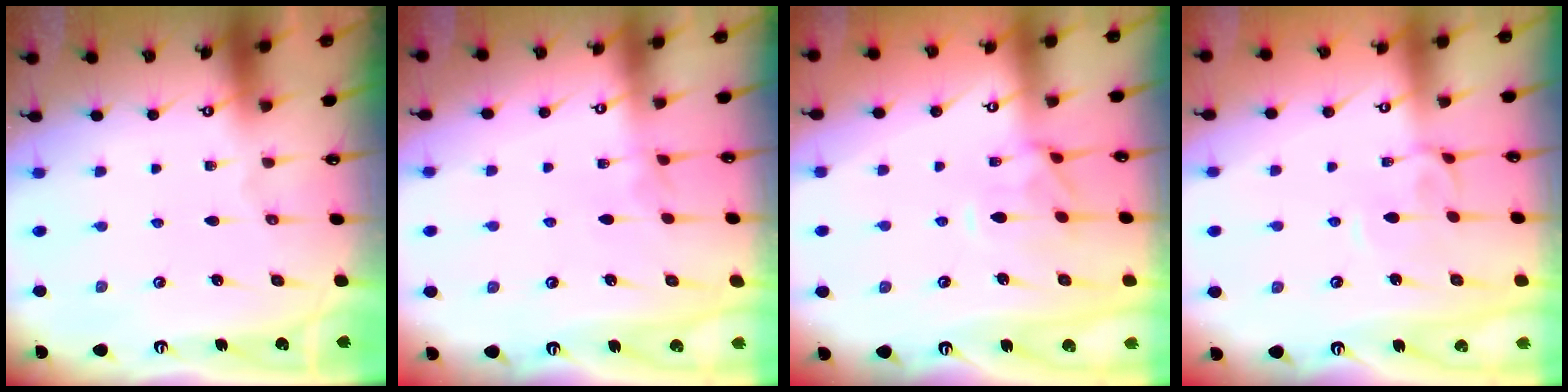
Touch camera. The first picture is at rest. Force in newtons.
{"total": 3.0, "press": 3.0, "slide": 0.3}
{"total": 1.2, "press": 0.7, "slide": 1.0}
{"total": 3.9, "press": 3.9, "slide": 0.1}